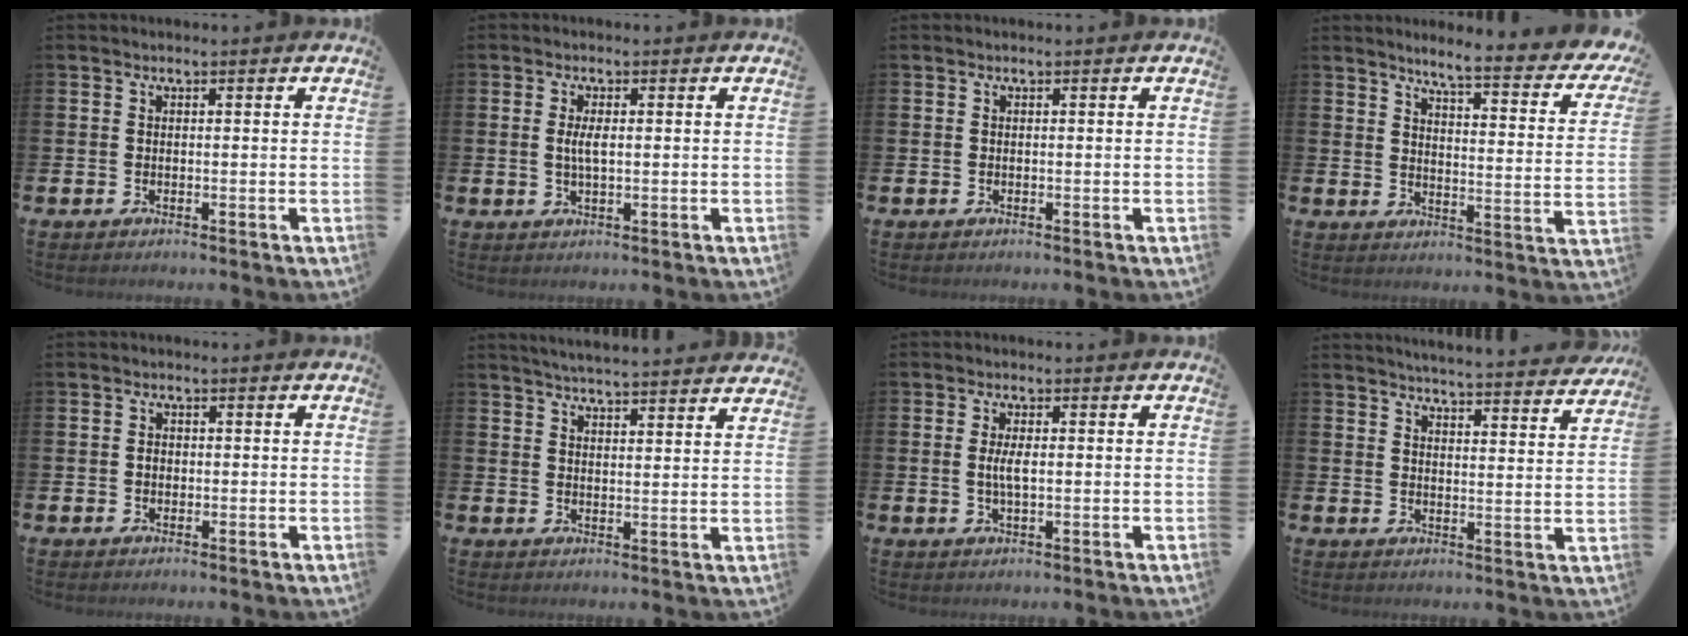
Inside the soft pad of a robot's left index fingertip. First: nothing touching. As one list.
[{"total": 2.5, "force": [0.3, 0.9, 2.3], "torque": [-0.041, 0.001, 0.002]}, {"total": 0.0}, {"total": 5.1, "force": [4.4, 0.4, 2.5], "torque": [-0.046, -0.050, 0.060]}, {"total": 1.2, "force": [-0.1, 1.0, 0.7], "torque": [0.000, 0.002, -0.005]}, {"total": 4.8, "force": [4.7, -0.3, 0.4], "torque": [-0.014, -0.032, 0.083]}, {"total": 2.8, "force": [0.2, 1.0, 2.6], "torque": [-0.045, 0.002, -0.001]}, {"total": 5.0, "force": [4.9, -0.2, 0.5], "torque": [-0.013, -0.045, 0.083]}]